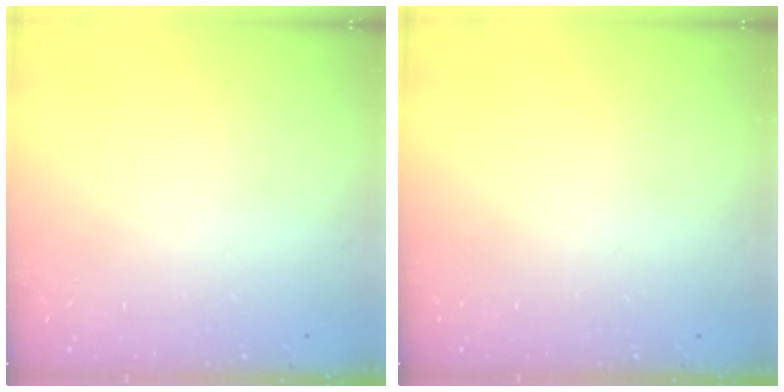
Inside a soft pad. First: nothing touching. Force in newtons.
{"total": 0.0}